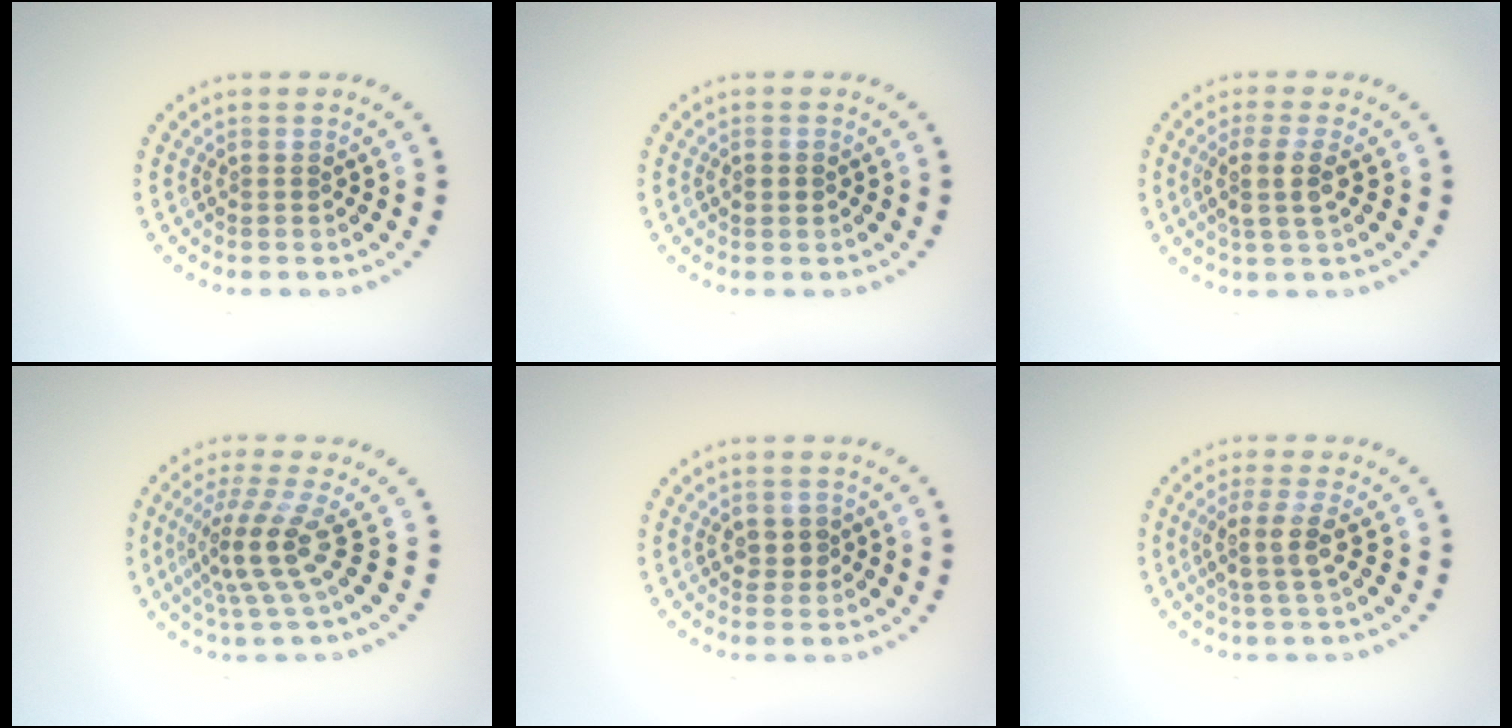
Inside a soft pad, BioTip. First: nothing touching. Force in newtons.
{"total": 1.1, "press": 1.1, "slide": 0.2}
{"total": 2.9, "press": 2.4, "slide": 1.6}
{"total": 4.2, "press": 2.8, "slide": 3.1}
{"total": 1.3, "press": 1.3, "slide": 0.3}
{"total": 2.9, "press": 2.4, "slide": 1.7}